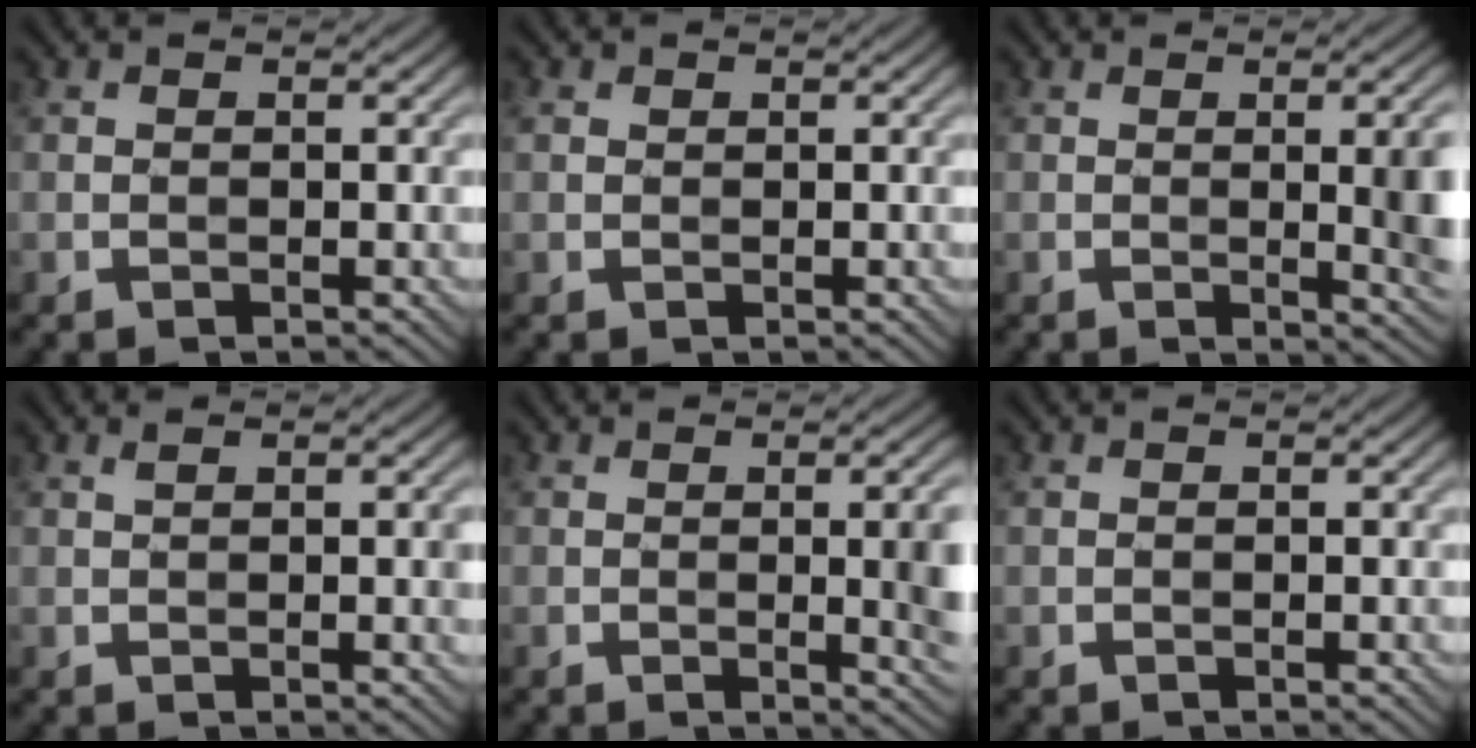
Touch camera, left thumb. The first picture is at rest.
{"total": 1.0, "force": [0.5, 0.8, 0.5], "torque": [-0.011, 0.003, 0.009]}
{"total": 7.8, "force": [-0.1, 2.1, 7.5], "torque": [-0.093, 0.002, 0.001]}
{"total": 2.2, "force": [0.5, 0.4, 2.1], "torque": [-0.035, 0.004, 0.011]}
{"total": 7.0, "force": [-0.3, 1.9, 6.7], "torque": [-0.089, -0.004, 0.001]}
{"total": 0.0}